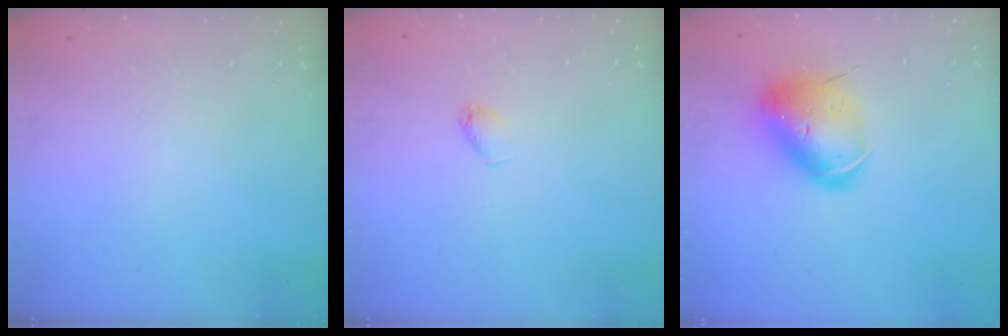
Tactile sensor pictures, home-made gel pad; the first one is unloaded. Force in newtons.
{"total": 3.0, "press": 3.0, "slide": 0.3}
{"total": 13.0, "press": 12.8, "slide": 2.3}